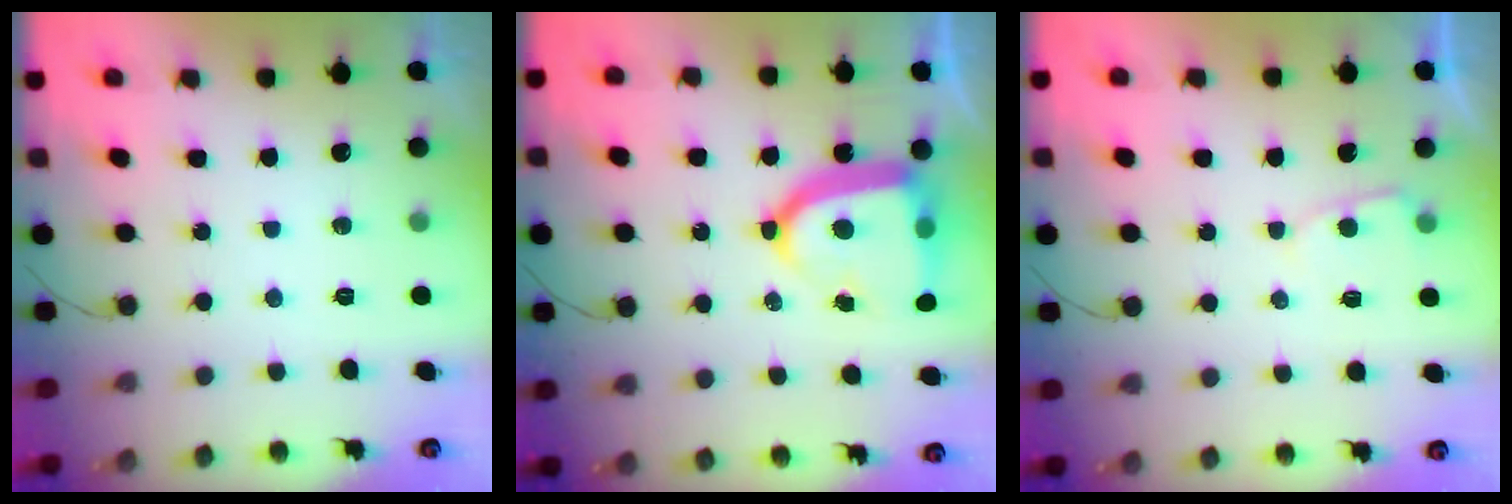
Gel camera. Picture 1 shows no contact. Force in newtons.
{"total": 17.5, "press": 17.5, "slide": 1.5}
{"total": 3.0, "press": 2.9, "slide": 0.3}